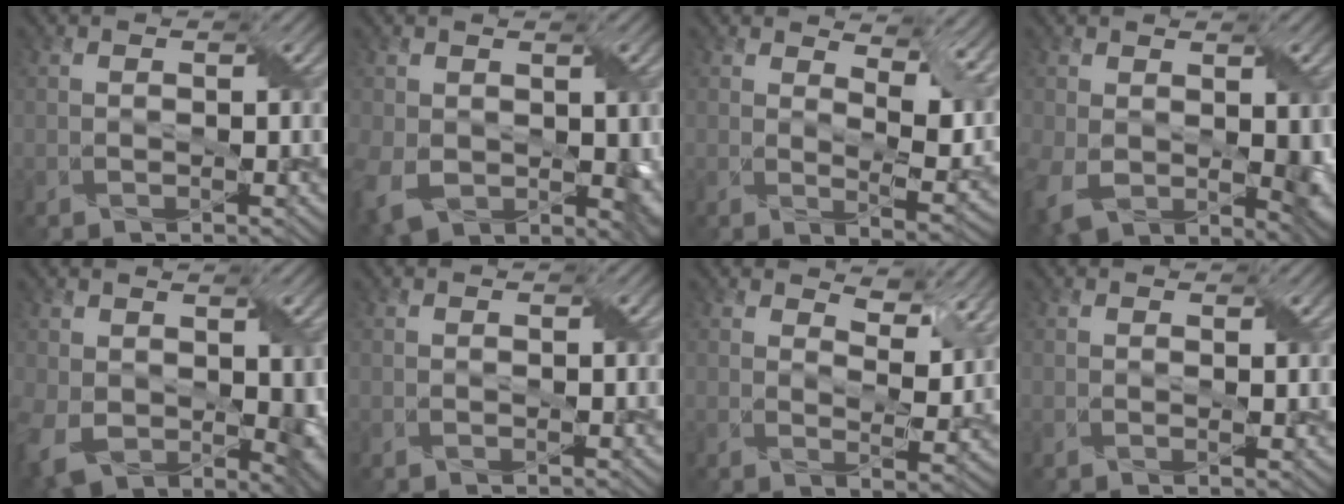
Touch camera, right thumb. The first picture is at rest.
{"total": 9.0, "force": [-0.7, 6.9, 5.7], "torque": [-0.145, -0.037, -0.003]}
{"total": 9.3, "force": [5.4, 3.9, 6.5], "torque": [-0.113, -0.005, 0.082]}
{"total": 9.9, "force": [-0.8, 6.8, 7.1], "torque": [-0.164, -0.045, 0.009]}
{"total": 11.5, "force": [-0.1, 8.4, 7.9], "torque": [-0.194, -0.051, 0.023]}
{"total": 0.0}
{"total": 5.9, "force": [4.2, 2.4, 3.4], "torque": [-0.063, -0.006, 0.062]}
{"total": 1.2, "force": [0.6, 0.4, 1.0], "torque": [-0.019, -0.004, 0.011]}